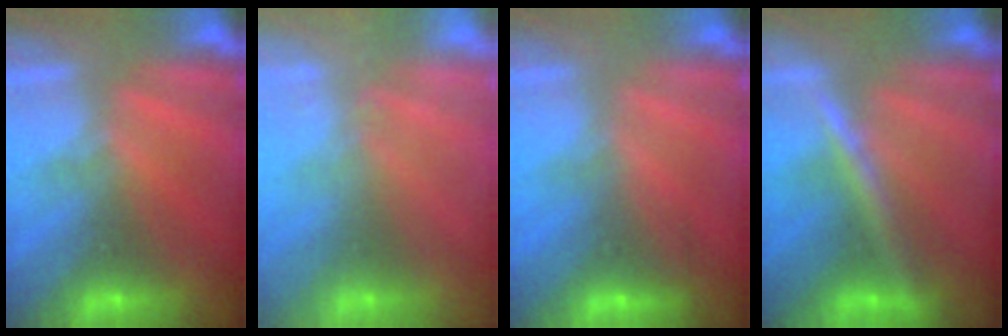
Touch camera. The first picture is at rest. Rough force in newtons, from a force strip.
{"total": 2.4}
{"total": 2.2}
{"total": 2.4}